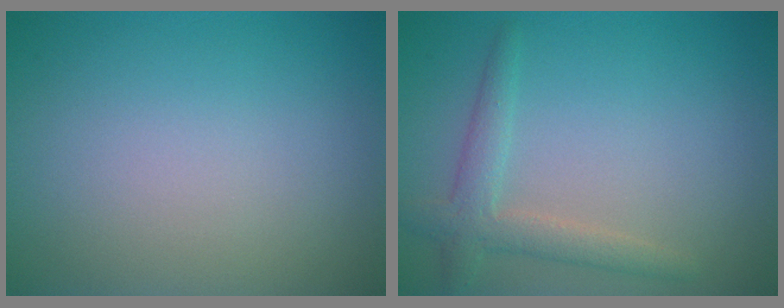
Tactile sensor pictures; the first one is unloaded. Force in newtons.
{"total": 2.7, "press": 2.7, "slide": 0.1}